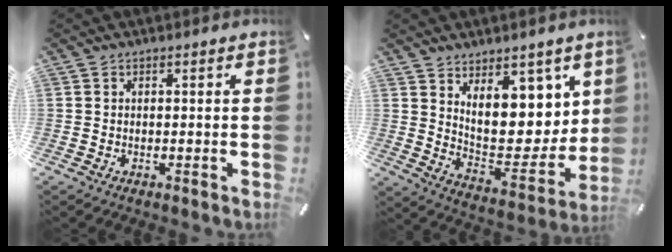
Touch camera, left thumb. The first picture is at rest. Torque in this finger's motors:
{"motor_torque": [1.17, -0.11, 0.36, -0.30, 0.37]}